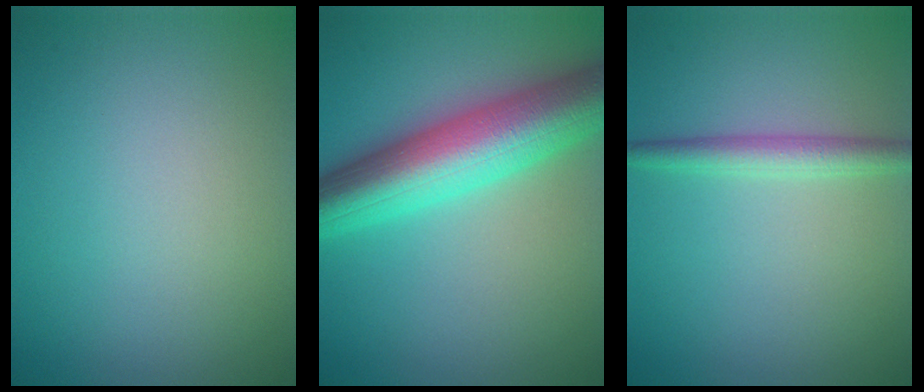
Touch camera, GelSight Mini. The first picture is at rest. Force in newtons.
{"total": 9.8, "press": 9.8, "slide": 0.3}
{"total": 2.3, "press": 2.3, "slide": 0.0}